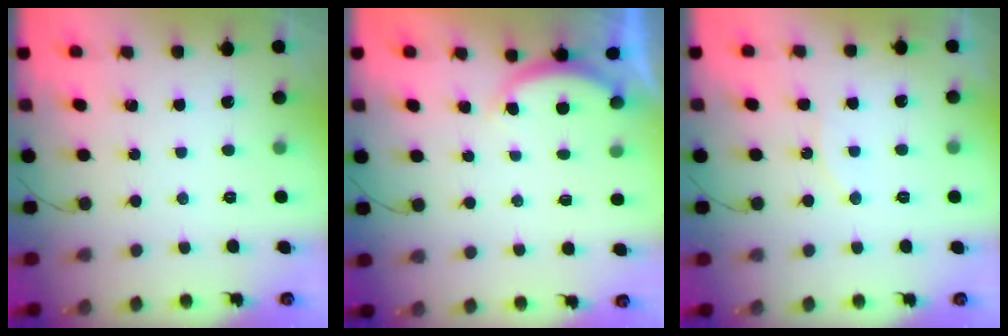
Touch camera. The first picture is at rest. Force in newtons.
{"total": 2.5, "press": 2.4, "slide": 0.6}
{"total": 7.5, "press": 7.5, "slide": 0.3}